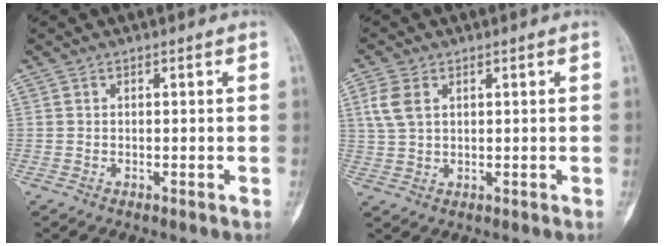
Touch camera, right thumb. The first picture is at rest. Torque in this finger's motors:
{"motor_torque": [0.25, -0.08, 0.37, -0.24, 0.00]}